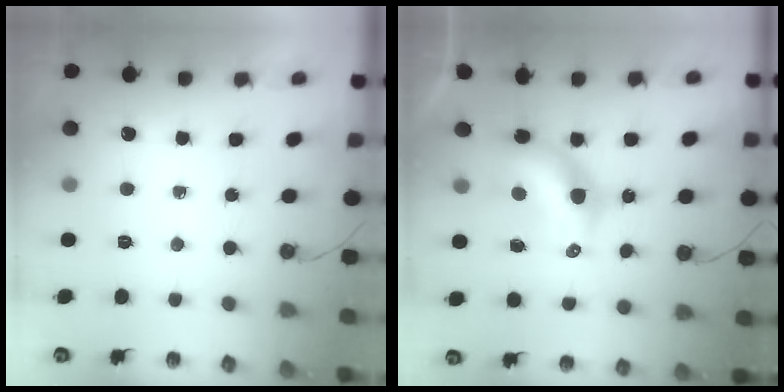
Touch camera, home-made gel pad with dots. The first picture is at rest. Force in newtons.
{"total": 8.0, "press": 8.0, "slide": 0.7}